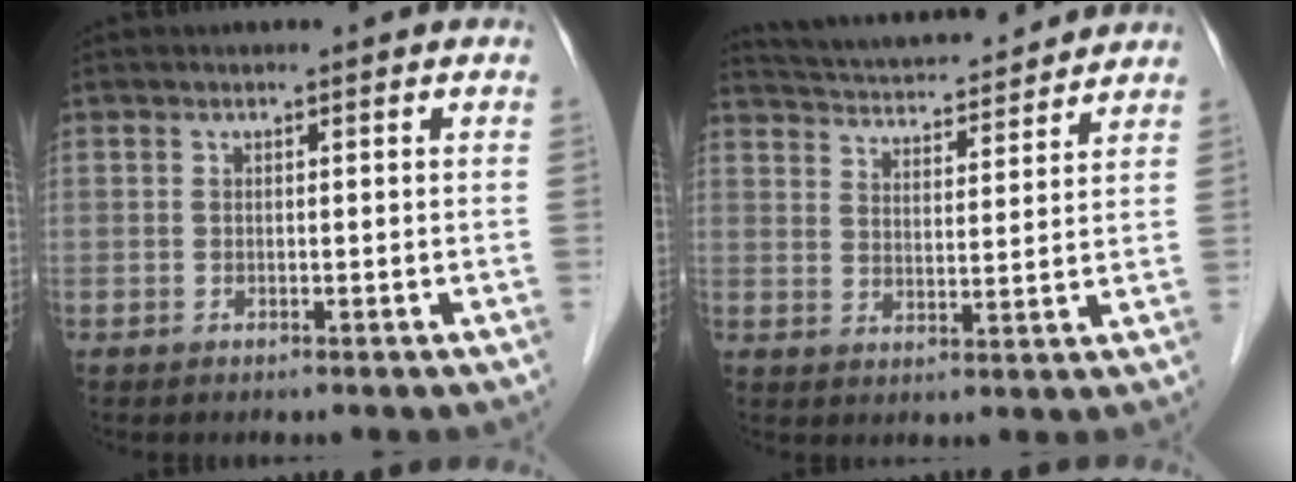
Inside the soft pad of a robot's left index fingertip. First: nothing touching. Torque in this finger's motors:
{"motor_torque": [-0.18, -0.43, 0.13, 0.02]}